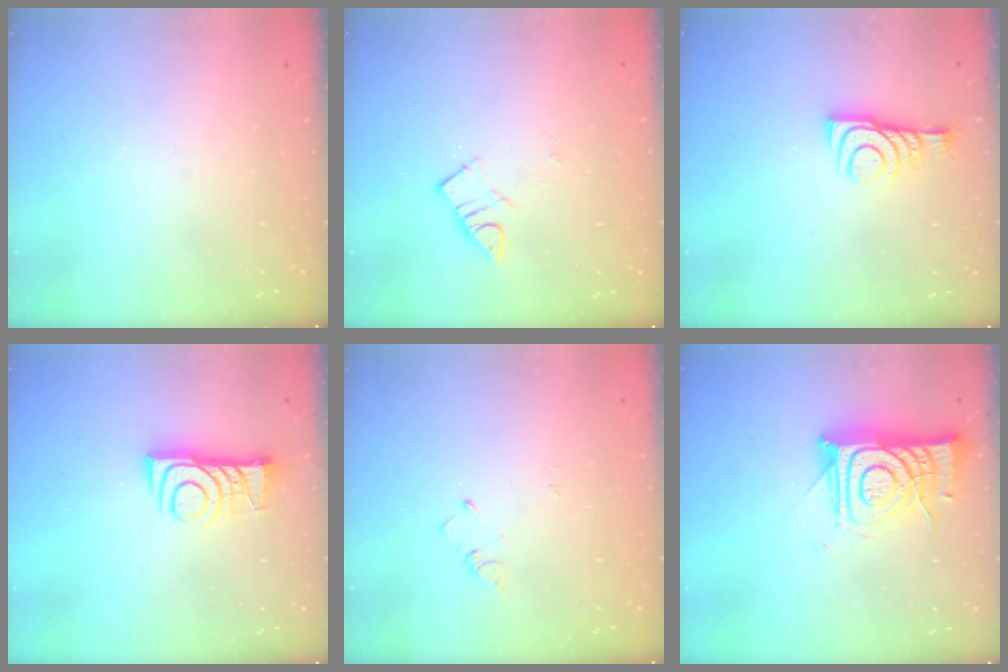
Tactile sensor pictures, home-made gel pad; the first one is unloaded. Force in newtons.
{"total": 3.3, "press": 3.3, "slide": 0.1}
{"total": 7.8, "press": 7.8, "slide": 0.7}
{"total": 8.7, "press": 8.6, "slide": 0.8}
{"total": 2.0, "press": 2.0, "slide": 0.3}
{"total": 13.4, "press": 13.3, "slide": 1.2}